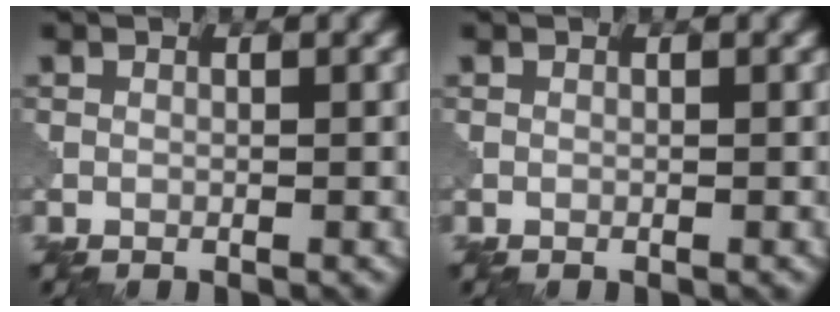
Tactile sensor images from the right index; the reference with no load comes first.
{"total": 0.0}